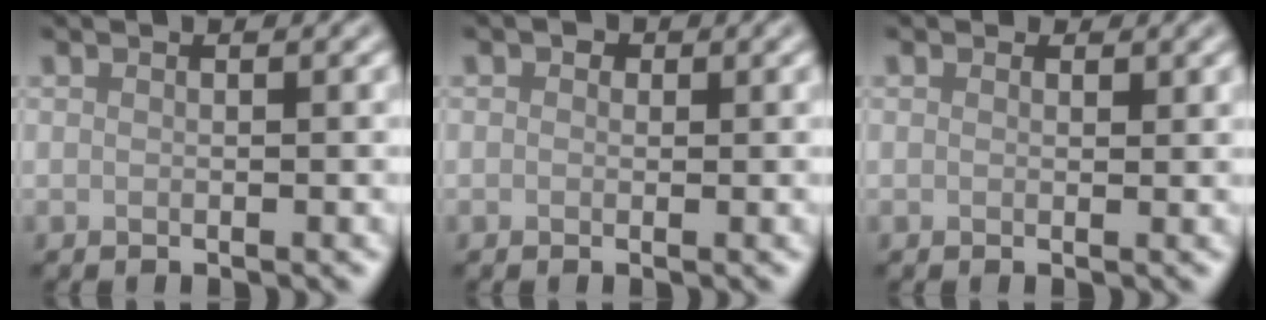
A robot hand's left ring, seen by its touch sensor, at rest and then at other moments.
{"total": 0.9, "force": [0.3, 0.8, 0.4], "torque": [-0.004, -0.004, -0.001]}
{"total": 0.6, "force": [0.4, 0.5, 0.2], "torque": [0.002, -0.004, 0.003]}